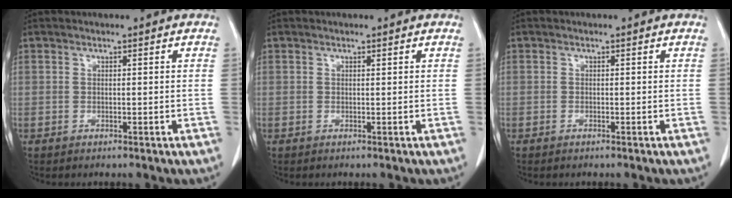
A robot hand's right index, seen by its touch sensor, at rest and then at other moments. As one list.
[{"total": 0.0}, {"total": 0.0}]